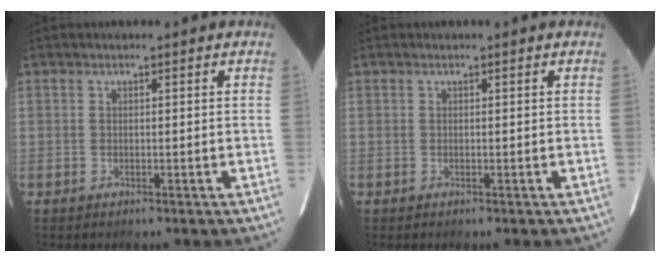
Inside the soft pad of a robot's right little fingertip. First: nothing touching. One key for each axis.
{"total": 0.0}